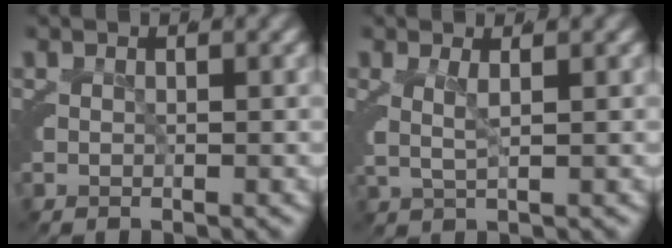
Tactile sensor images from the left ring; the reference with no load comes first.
{"total": 1.5, "force": [0.3, 0.7, 1.3], "torque": [-0.034, -0.004, 0.008]}